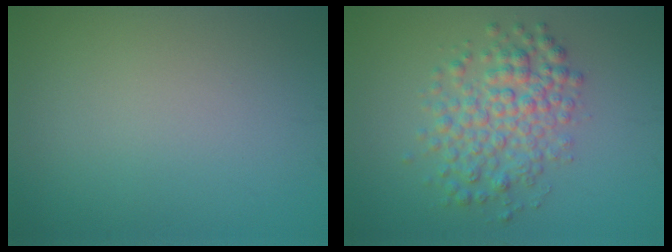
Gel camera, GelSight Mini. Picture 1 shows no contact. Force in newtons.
{"total": 4.8, "press": 4.8, "slide": 0.1}